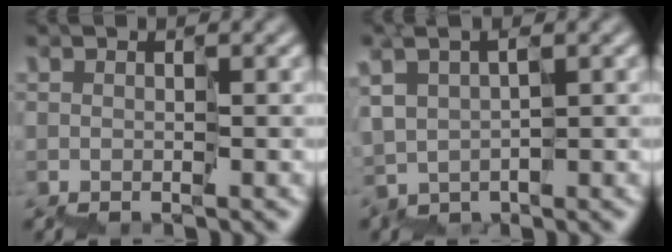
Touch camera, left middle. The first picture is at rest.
{"total": 1.7, "force": [0.7, 1.1, 1.0], "torque": [-0.032, 0.007, 0.015]}